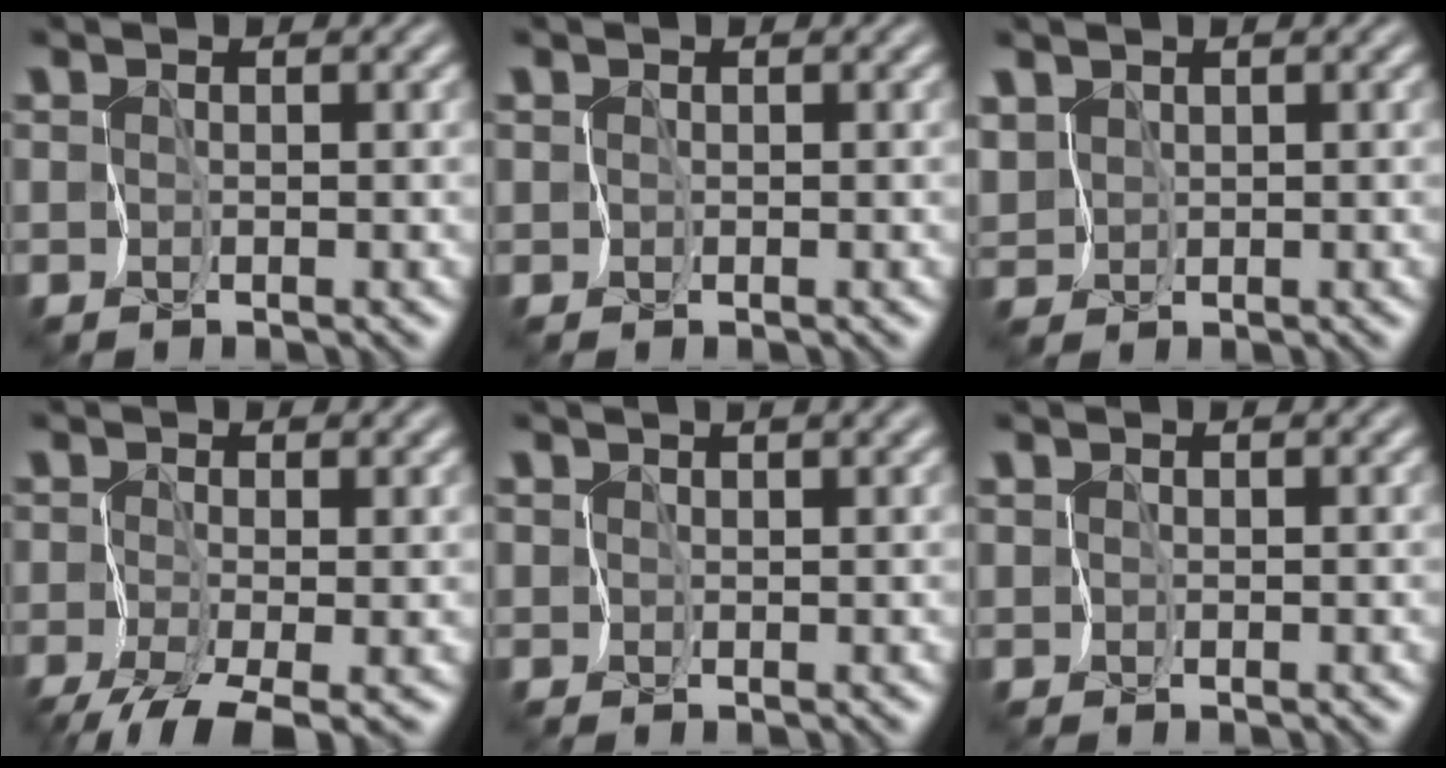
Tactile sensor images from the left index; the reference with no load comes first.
{"total": 0.0}
{"total": 1.7, "force": [0.8, 1.4, 0.6], "torque": [-0.022, -0.001, 0.017]}
{"total": 3.8, "force": [-2.5, 0.8, 2.8], "torque": [-0.047, -0.003, -0.048]}
{"total": 2.0, "force": [1.4, 0.5, 1.4], "torque": [-0.016, 0.009, 0.021]}
{"total": 0.0}